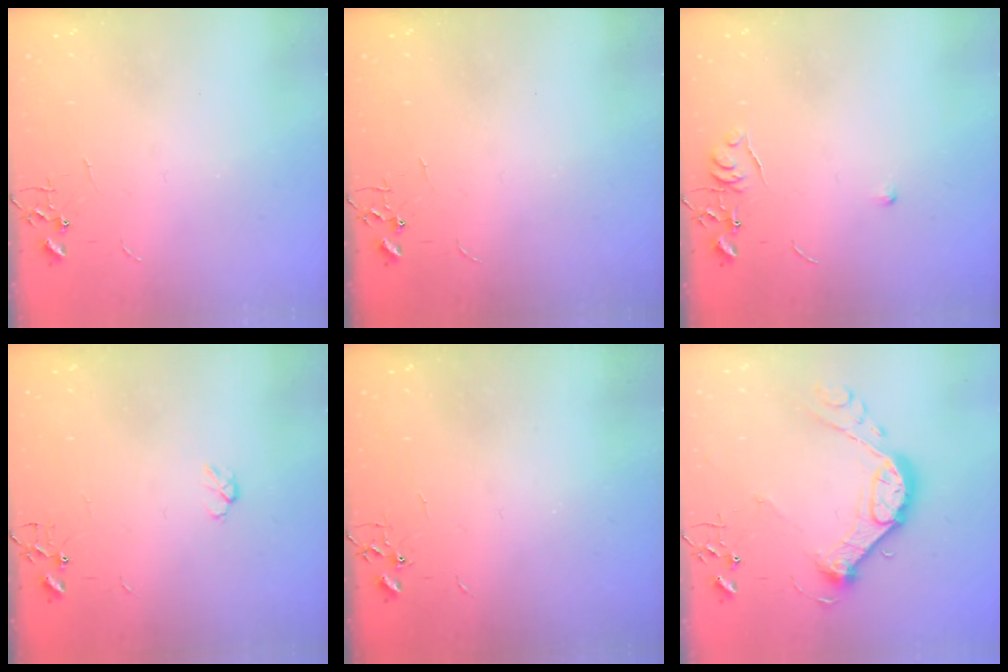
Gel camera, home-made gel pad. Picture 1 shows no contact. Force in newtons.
{"total": 0.0}
{"total": 5.5, "press": 5.4, "slide": 0.8}
{"total": 3.7, "press": 3.7, "slide": 0.7}
{"total": 2.3, "press": 2.3, "slide": 0.4}
{"total": 15.5, "press": 15.4, "slide": 1.3}